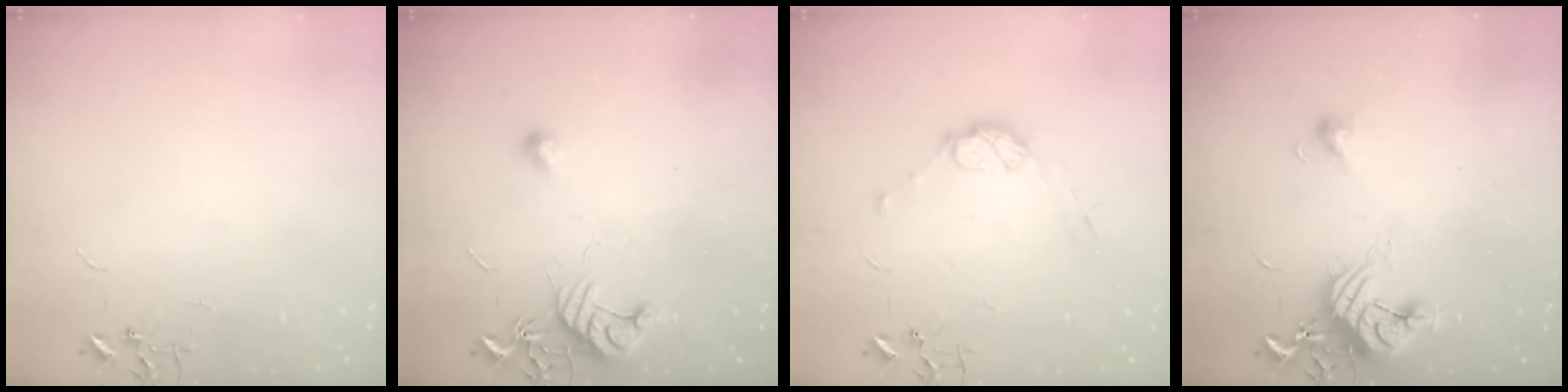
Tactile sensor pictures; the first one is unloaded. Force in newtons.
{"total": 11.2, "press": 11.2, "slide": 0.3}
{"total": 7.7, "press": 7.7, "slide": 0.9}
{"total": 13.4, "press": 13.4, "slide": 1.2}